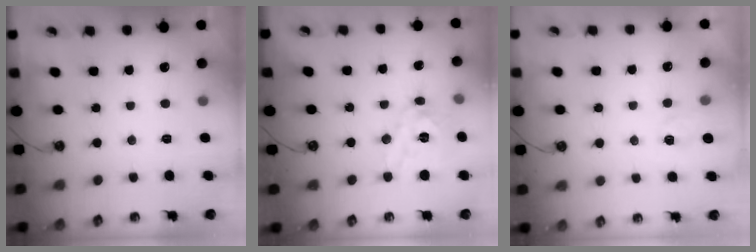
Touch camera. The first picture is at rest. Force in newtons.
{"total": 13.1, "press": 13.0, "slide": 2.0}
{"total": 2.9, "press": 2.9, "slide": 0.5}